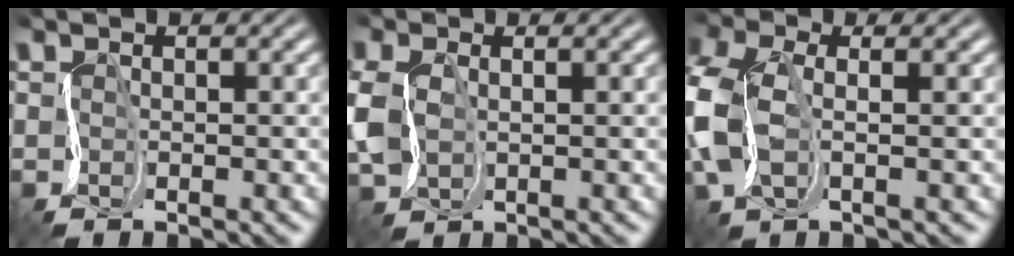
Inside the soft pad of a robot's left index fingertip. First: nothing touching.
{"total": 3.6, "force": [0.6, 2.7, 2.2], "torque": [-0.066, 0.004, 0.019]}
{"total": 5.4, "force": [0.8, 2.9, 4.5], "torque": [-0.131, 0.006, 0.002]}